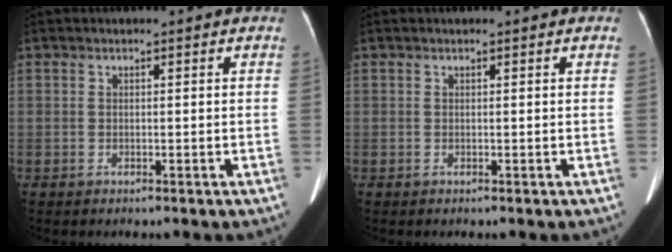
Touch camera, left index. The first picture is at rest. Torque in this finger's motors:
{"motor_torque": [0.06, 0.02, 0.04, 0.01]}